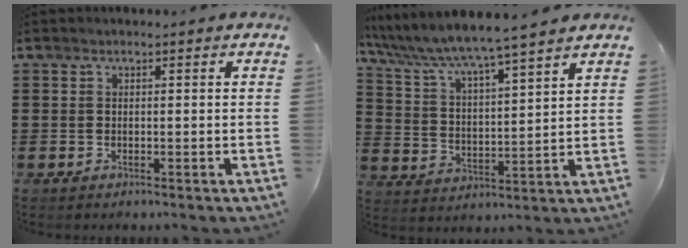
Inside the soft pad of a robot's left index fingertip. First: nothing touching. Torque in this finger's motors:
{"motor_torque": [2.14, 0.00, 0.05, -0.16]}